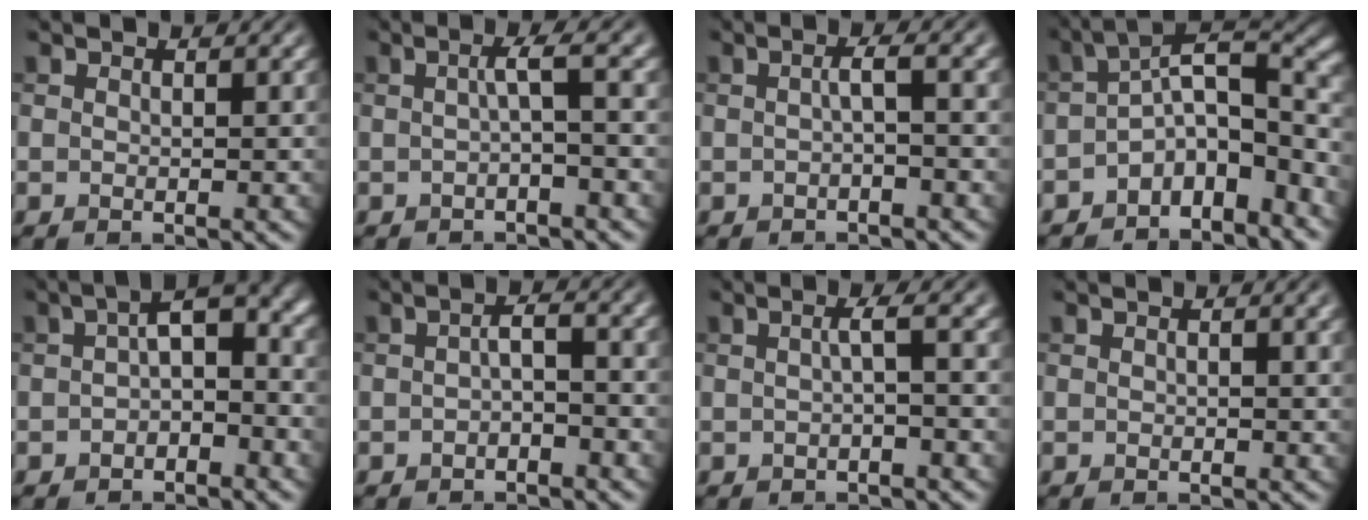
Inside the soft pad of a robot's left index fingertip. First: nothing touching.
{"total": 2.3, "force": [-0.3, 0.4, 2.3], "torque": [-0.040, 0.009, -0.011]}
{"total": 2.1, "force": [-0.3, 0.4, 2.0], "torque": [-0.032, 0.011, -0.011]}
{"total": 7.5, "force": [-3.2, 3.3, 6.0], "torque": [-0.078, 0.014, -0.073]}
{"total": 4.5, "force": [-0.6, 2.1, 3.9], "torque": [-0.054, 0.015, -0.022]}
{"total": 2.1, "force": [-0.9, 0.6, 1.8], "torque": [-0.034, 0.006, -0.021]}
{"total": 1.9, "force": [-0.2, 0.4, 1.9], "torque": [-0.031, 0.011, -0.010]}
{"total": 1.5, "force": [0.5, 0.4, 1.3], "torque": [-0.015, 0.006, 0.004]}